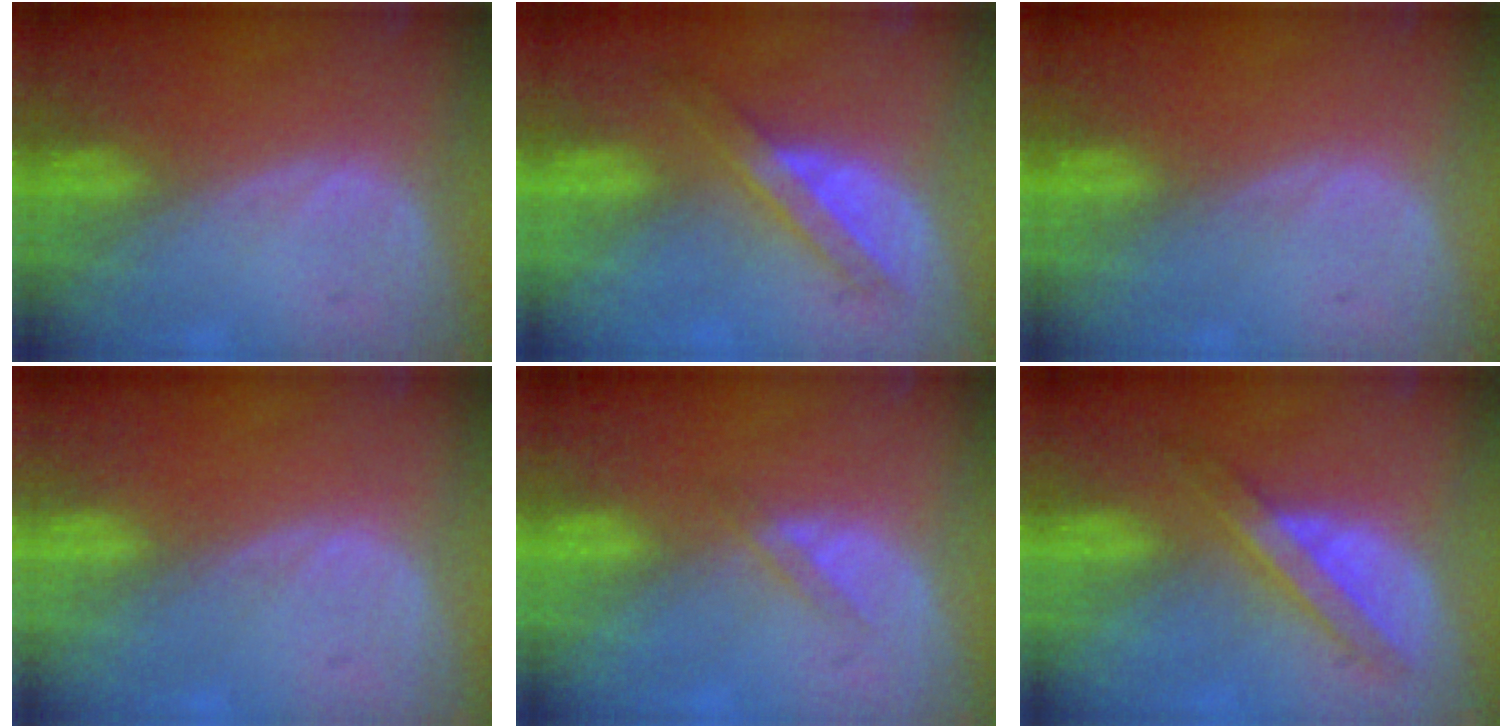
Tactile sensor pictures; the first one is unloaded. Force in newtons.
{"total": 6.0, "press": 5.5, "slide": 2.5}
{"total": 0.0}
{"total": 0.0}
{"total": 1.9, "press": 1.7, "slide": 1.0}
{"total": 5.7, "press": 5.6, "slide": 1.3}